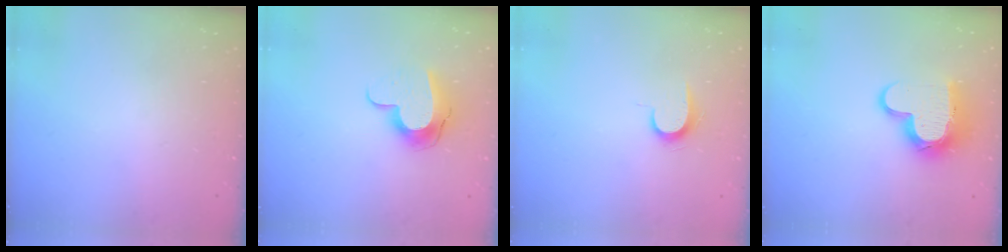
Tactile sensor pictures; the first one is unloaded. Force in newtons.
{"total": 11.2, "press": 11.2, "slide": 1.1}
{"total": 6.6, "press": 6.6, "slide": 0.7}
{"total": 14.0, "press": 14.0, "slide": 1.0}